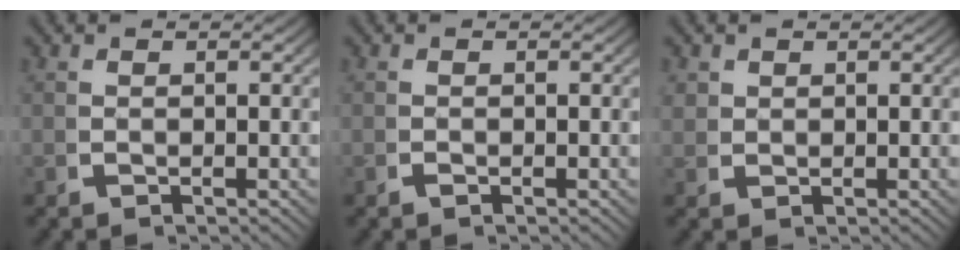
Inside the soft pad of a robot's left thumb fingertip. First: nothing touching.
{"total": 0.0}
{"total": 1.8, "force": [0.8, 1.5, 0.6], "torque": [-0.019, -0.005, 0.021]}